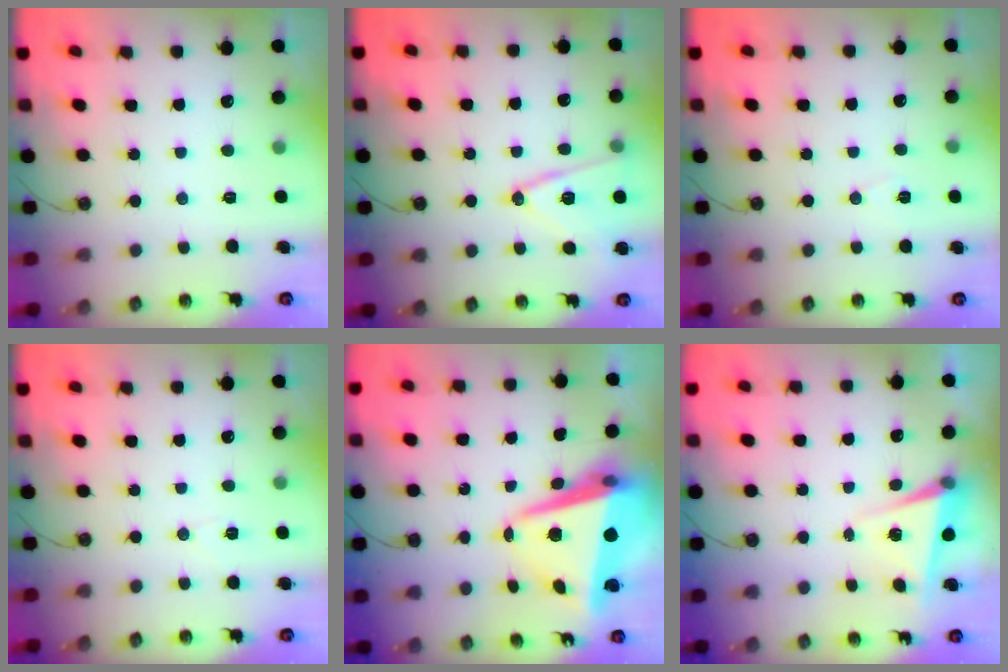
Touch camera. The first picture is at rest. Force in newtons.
{"total": 13.8, "press": 13.3, "slide": 3.4}
{"total": 6.6, "press": 4.8, "slide": 4.5}
{"total": 4.4, "press": 4.3, "slide": 0.9}
{"total": 11.6, "press": 11.3, "slide": 2.4}
{"total": 6.2, "press": 5.9, "slide": 1.9}